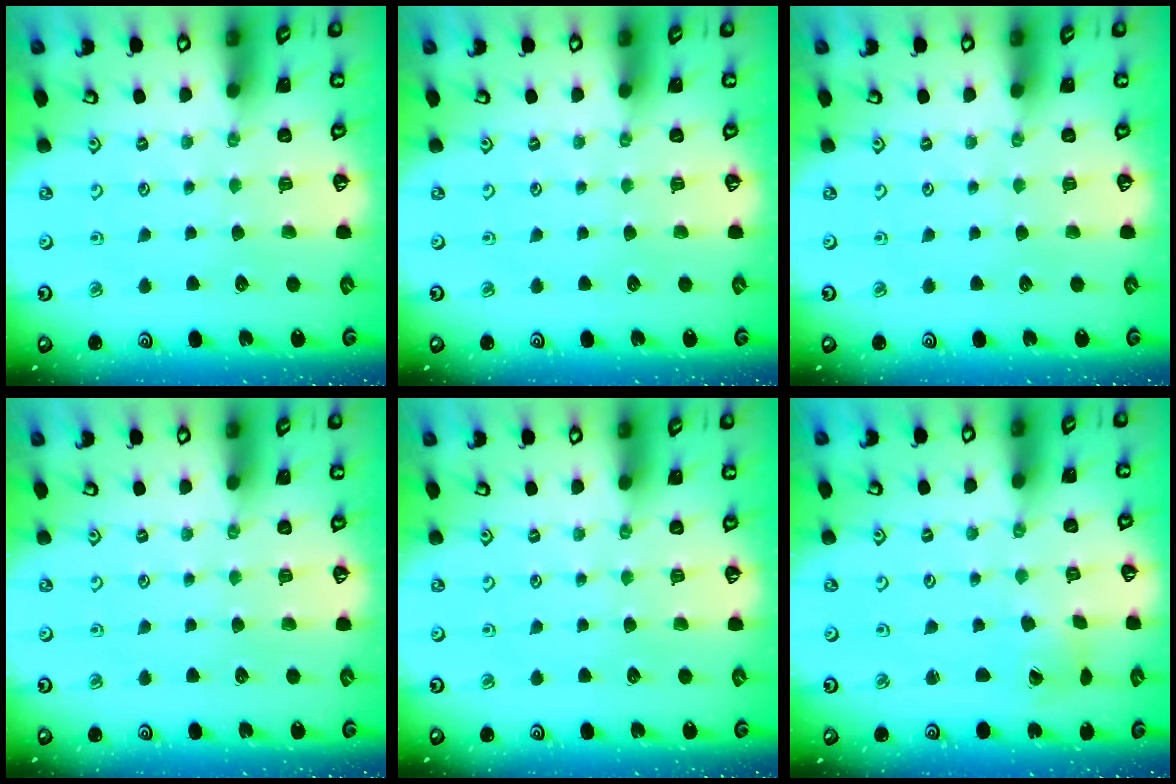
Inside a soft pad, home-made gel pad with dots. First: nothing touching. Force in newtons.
{"total": 0.0}
{"total": 0.0}
{"total": 0.0}
{"total": 0.0}
{"total": 1.2, "press": 1.2, "slide": 0.2}